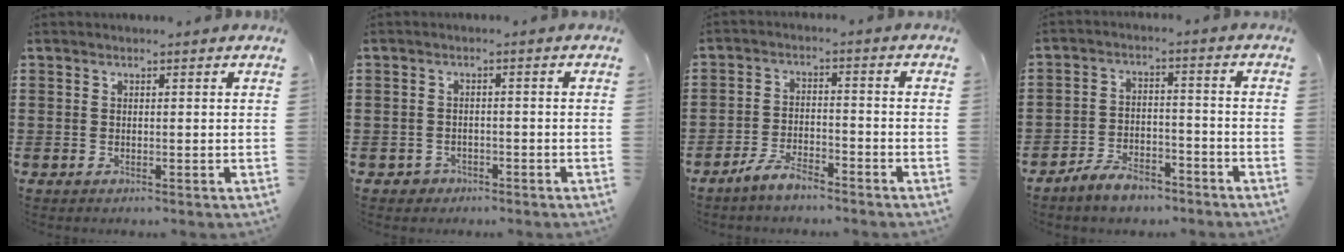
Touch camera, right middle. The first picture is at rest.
{"total": 1.5, "force": [-1.2, 0.9, 0.0], "torque": [-0.005, 0.001, -0.029]}
{"total": 4.7, "force": [-4.1, 1.1, 2.0], "torque": [-0.047, 0.004, -0.083]}
{"total": 5.3, "force": [-4.8, 1.4, 1.6], "torque": [-0.031, 0.010, -0.094]}